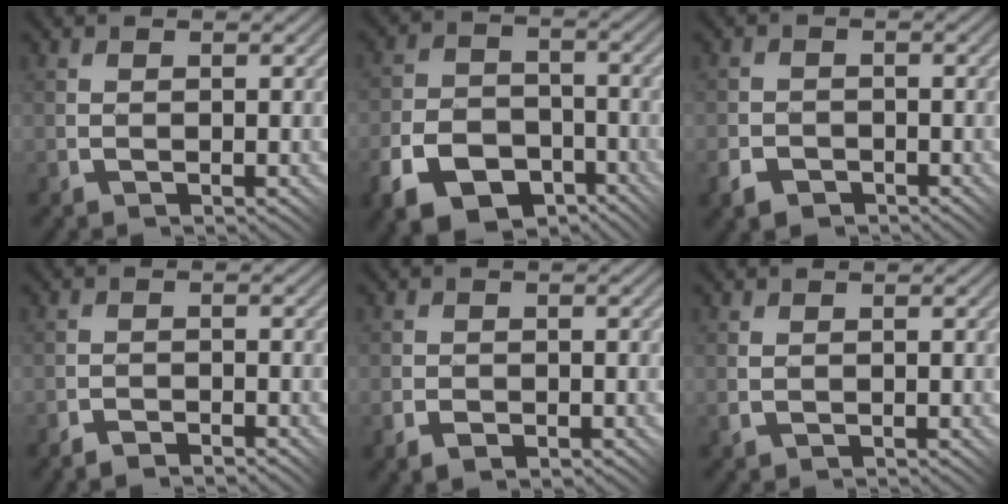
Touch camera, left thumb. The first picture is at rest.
{"total": 9.9, "force": [-6.0, 6.2, 5.0], "torque": [-0.112, -0.015, -0.120]}
{"total": 3.0, "force": [-2.0, 2.0, 0.9], "torque": [-0.019, -0.006, -0.044]}
{"total": 1.4, "force": [-1.4, 0.1, 0.2], "torque": [0.001, 0.008, -0.032]}
{"total": 1.6, "force": [-0.9, 1.1, 0.8], "torque": [-0.016, -0.004, -0.020]}
{"total": 0.6, "force": [0.1, 0.4, 0.4], "torque": [-0.011, -0.002, 0.003]}